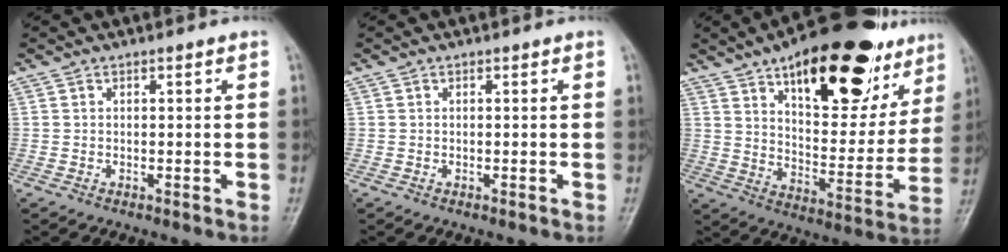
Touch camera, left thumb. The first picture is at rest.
{"total": 0.0}
{"total": 27.1, "force": [15.8, 11.6, 18.8], "torque": [-0.228, -0.043, 0.239]}